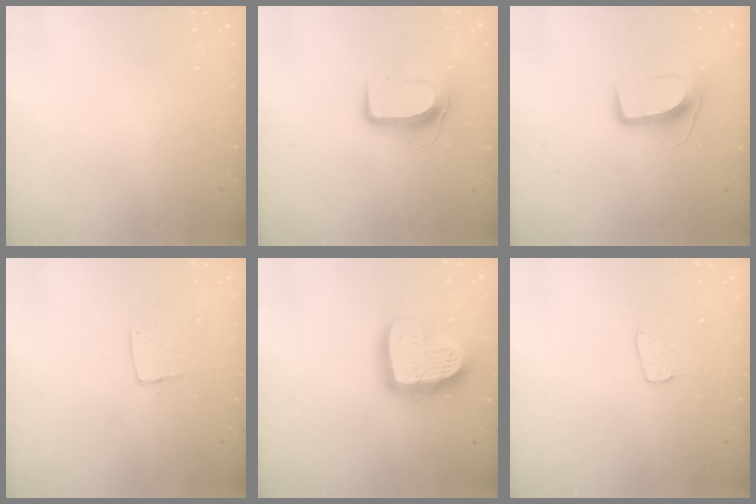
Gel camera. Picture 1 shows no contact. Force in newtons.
{"total": 9.0, "press": 9.0, "slide": 0.8}
{"total": 9.7, "press": 9.7, "slide": 0.5}
{"total": 5.2, "press": 5.2, "slide": 0.4}
{"total": 17.9, "press": 17.8, "slide": 1.7}
{"total": 3.8, "press": 3.8, "slide": 0.2}